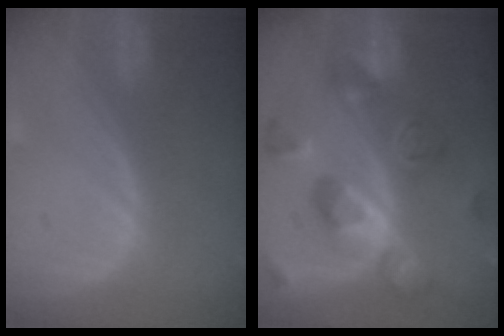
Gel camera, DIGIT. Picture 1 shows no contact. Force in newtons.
{"total": 11.4, "press": 11.4, "slide": 1.0}